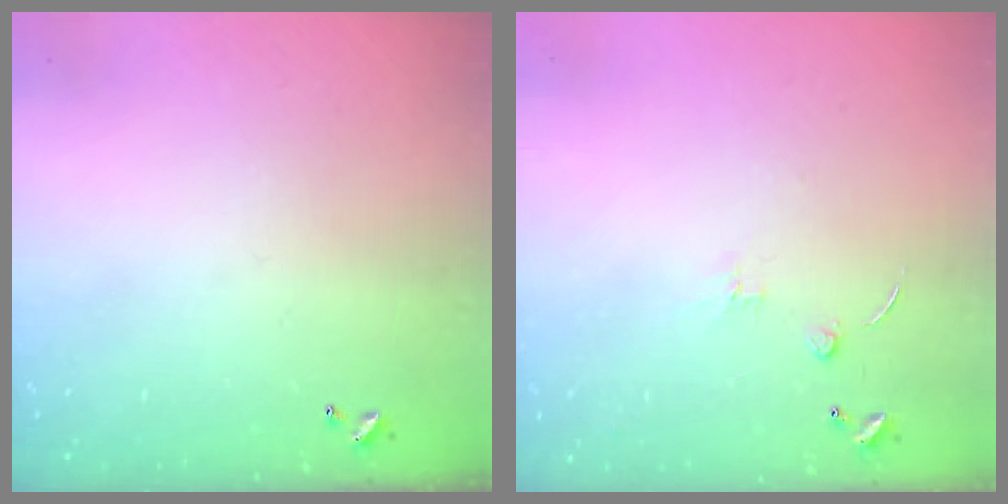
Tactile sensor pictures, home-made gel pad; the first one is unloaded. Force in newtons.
{"total": 1.3, "press": 1.2, "slide": 0.5}